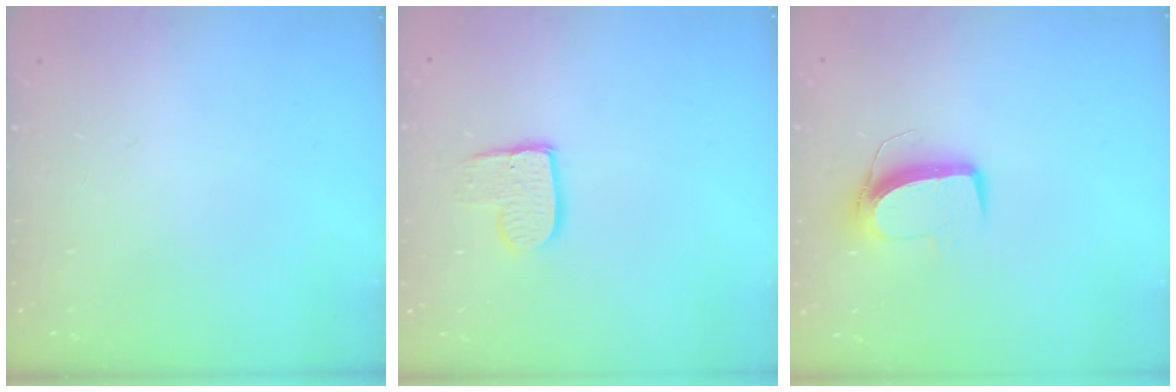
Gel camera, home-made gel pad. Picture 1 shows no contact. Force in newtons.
{"total": 9.0, "press": 9.0, "slide": 0.7}
{"total": 9.9, "press": 9.9, "slide": 0.4}